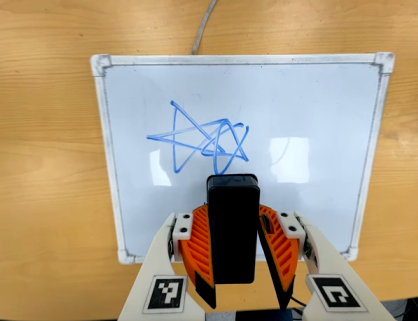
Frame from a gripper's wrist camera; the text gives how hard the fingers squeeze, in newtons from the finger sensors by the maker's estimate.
{"total": 5.6, "left": 4.9, "right": 6.3}